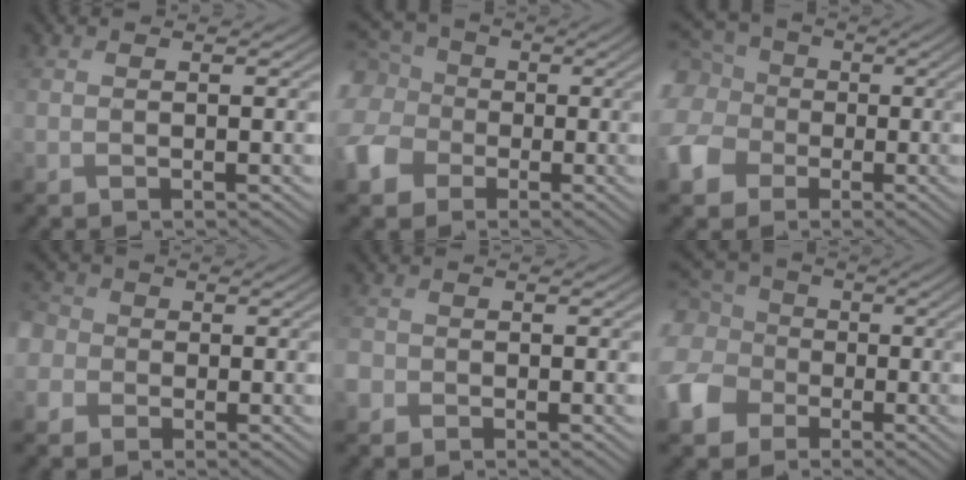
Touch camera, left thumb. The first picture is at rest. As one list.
[{"total": 11.4, "force": [-1.4, 9.8, 5.7], "torque": [-0.194, -0.009, -0.037]}, {"total": 12.5, "force": [-1.1, 10.8, 6.2], "torque": [-0.214, -0.006, -0.036]}, {"total": 5.5, "force": [-1.0, 5.1, 1.8], "torque": [-0.071, 0.005, -0.048]}, {"total": 2.0, "force": [-1.0, 1.7, 0.4], "torque": [-0.009, -0.004, -0.026]}, {"total": 12.4, "force": [-2.2, 10.6, 6.2], "torque": [-0.205, -0.019, -0.053]}]